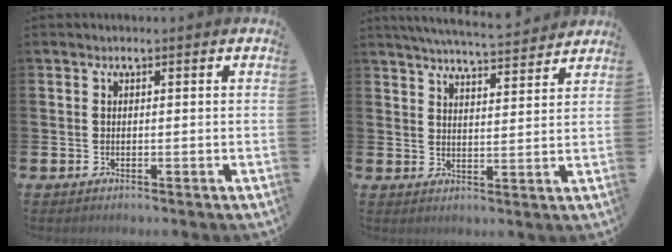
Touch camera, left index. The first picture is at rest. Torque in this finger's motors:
{"motor_torque": [0.97, -1.17, 0.62, 0.16]}